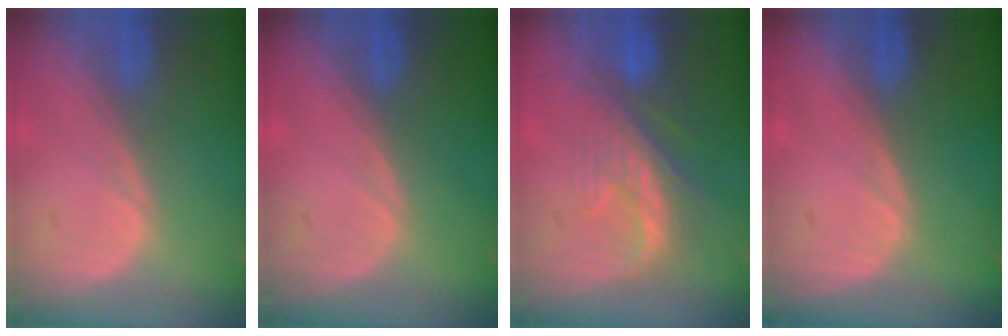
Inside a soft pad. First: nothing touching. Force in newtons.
{"total": 0.0}
{"total": 8.1, "press": 7.3, "slide": 3.4}
{"total": 0.0}